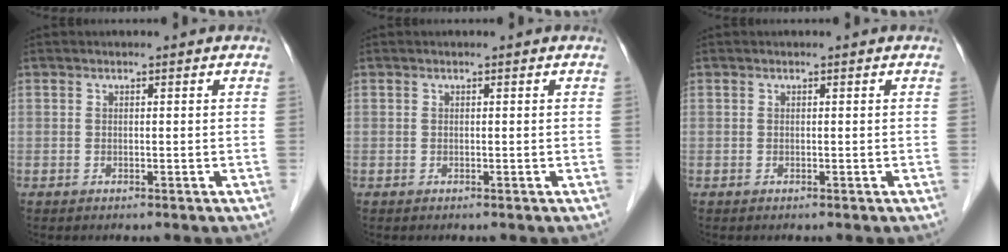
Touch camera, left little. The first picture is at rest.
{"total": 0.0}
{"total": 0.0}